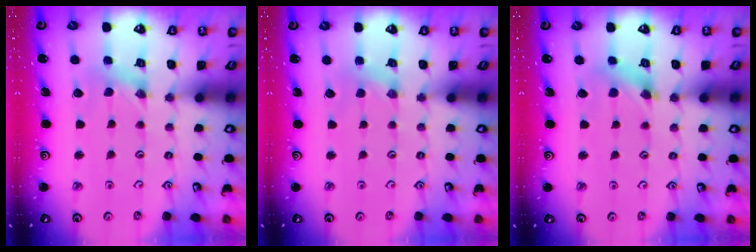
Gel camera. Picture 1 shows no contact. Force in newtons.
{"total": 1.7, "press": 1.7, "slide": 0.3}
{"total": 3.4, "press": 3.4, "slide": 0.3}